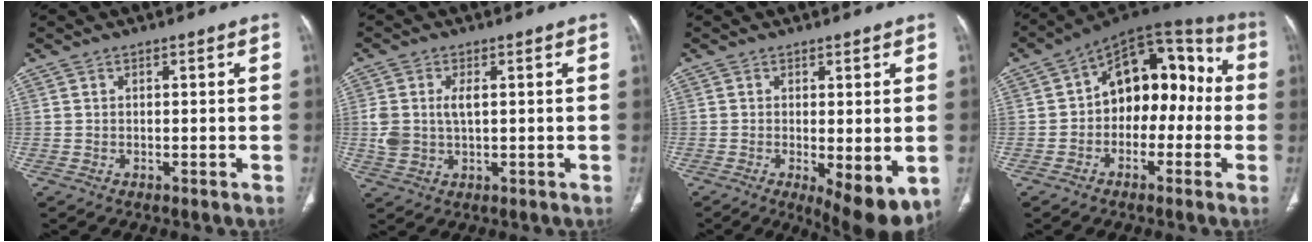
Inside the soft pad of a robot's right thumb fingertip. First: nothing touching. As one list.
[{"total": 5.7, "force": [0.7, 3.3, 4.6], "torque": [-0.104, 0.005, 0.018]}, {"total": 9.3, "force": [-2.3, 3.0, 8.5], "torque": [-0.122, -0.025, -0.028]}, {"total": 15.6, "force": [-0.8, 10.4, 11.6], "torque": [-0.112, 0.054, -0.028]}]